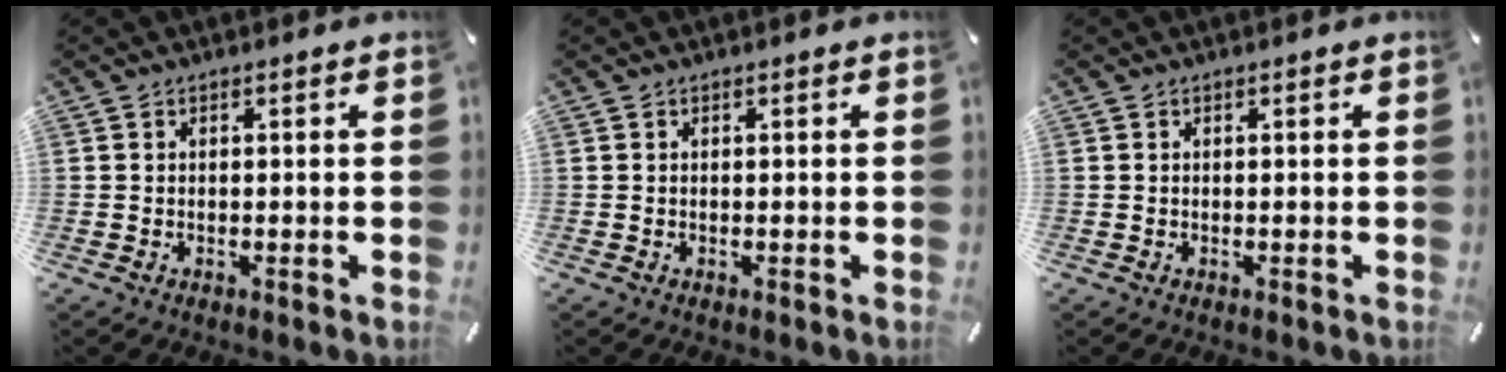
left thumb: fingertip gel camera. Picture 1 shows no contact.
{"total": 0.0}
{"total": 0.0}